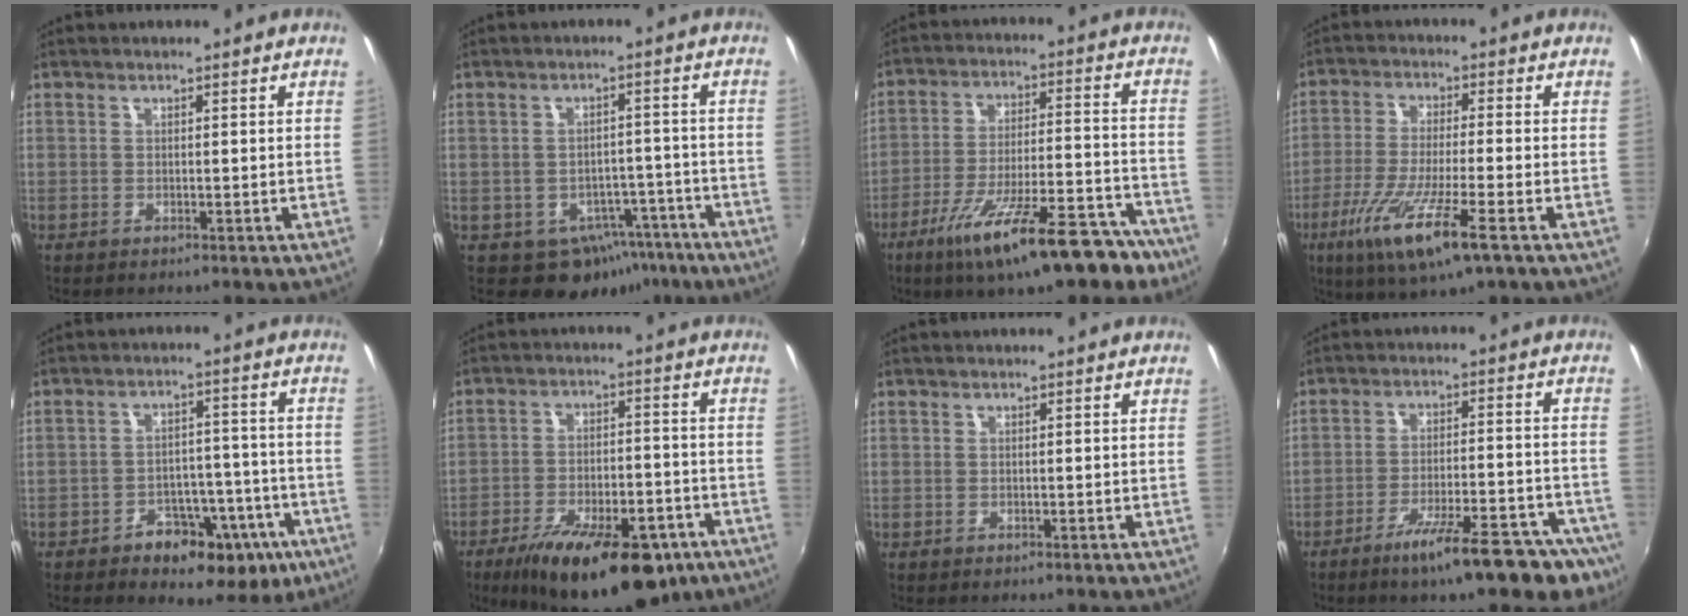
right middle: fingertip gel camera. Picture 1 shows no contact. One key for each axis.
{"total": 8.8, "fx": -5.1, "fy": 6.6, "fz": 2.7, "tx": -0.051, "ty": 0.023, "tz": -0.043}
{"total": 18.9, "fx": -13.0, "fy": 4.6, "fz": 12.8, "tx": -0.221, "ty": -0.027, "tz": -0.194}
{"total": 12.6, "fx": -6.3, "fy": 1.2, "fz": 10.9, "tx": -0.223, "ty": -0.033, "tz": -0.119}
{"total": 13.6, "fx": -7.4, "fy": 8.9, "fz": 7.1, "tx": -0.108, "ty": 0.016, "tz": -0.084}
{"total": 21.0, "fx": -13.6, "fy": 8.1, "fz": 13.9, "tx": -0.240, "ty": -0.030, "tz": -0.193}
{"total": 0.0}
{"total": 15.0, "fx": -10.0, "fy": 3.0, "fz": 10.7, "tx": -0.168, "ty": -0.026, "tz": -0.141}